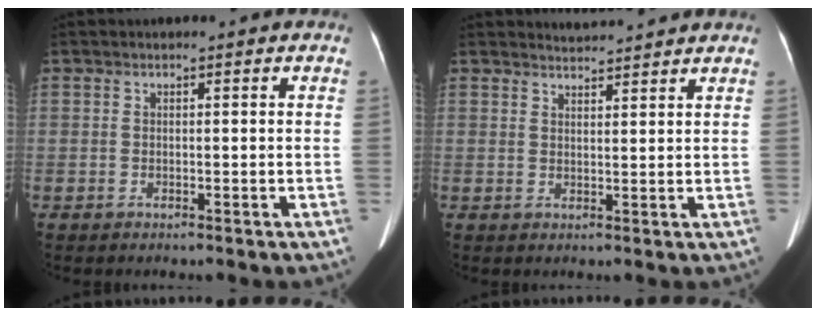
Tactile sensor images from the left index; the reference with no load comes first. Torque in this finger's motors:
{"motor_torque": [0.10, -0.16, -0.10, 0.00]}